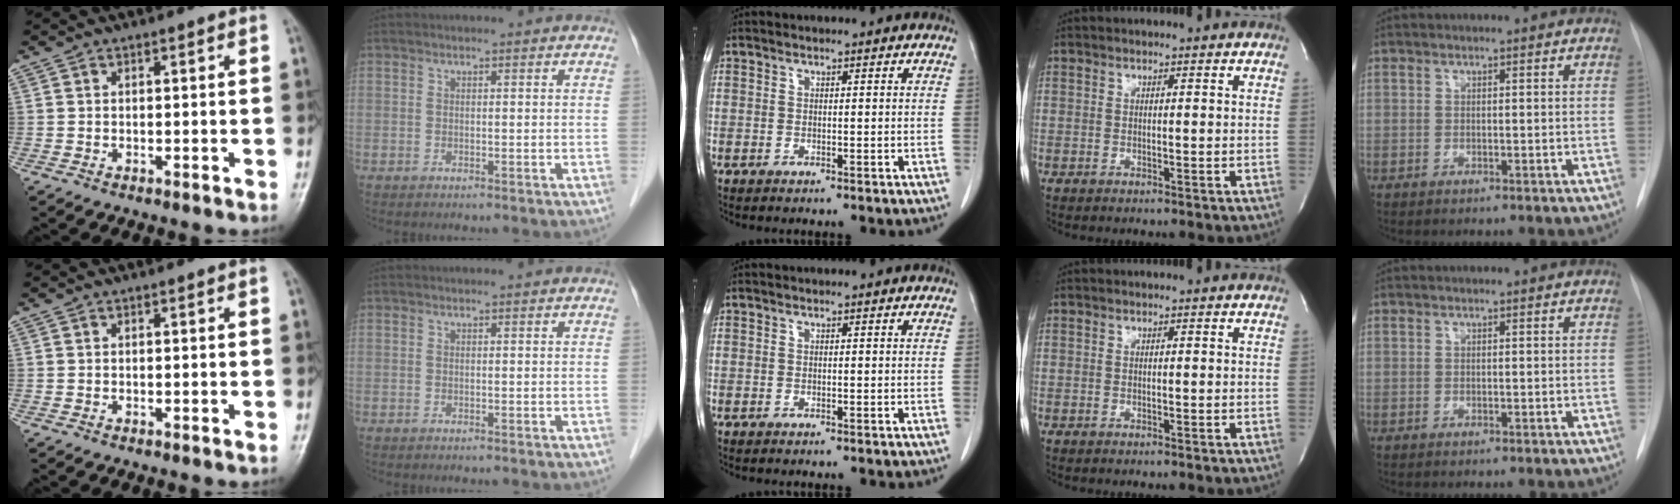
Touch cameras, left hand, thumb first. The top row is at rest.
{}